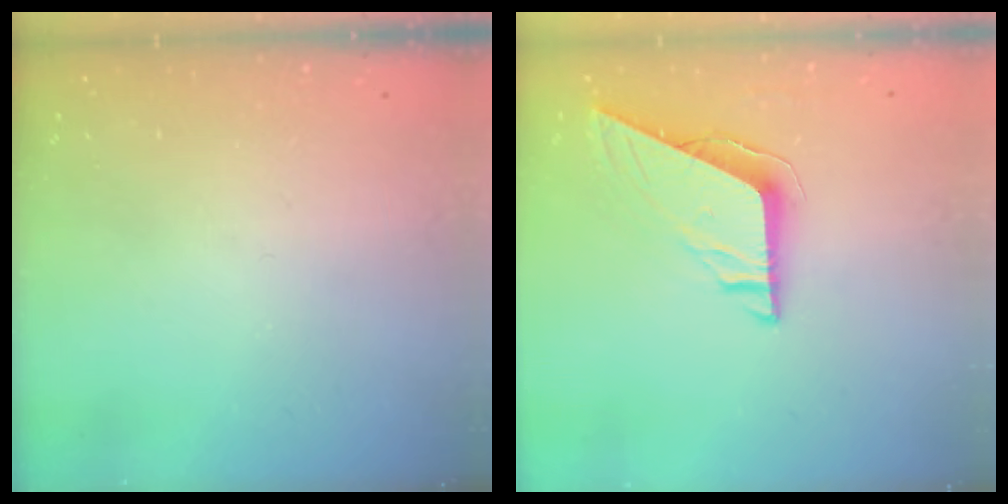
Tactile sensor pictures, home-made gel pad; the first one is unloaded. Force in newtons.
{"total": 9.5, "press": 9.4, "slide": 0.9}